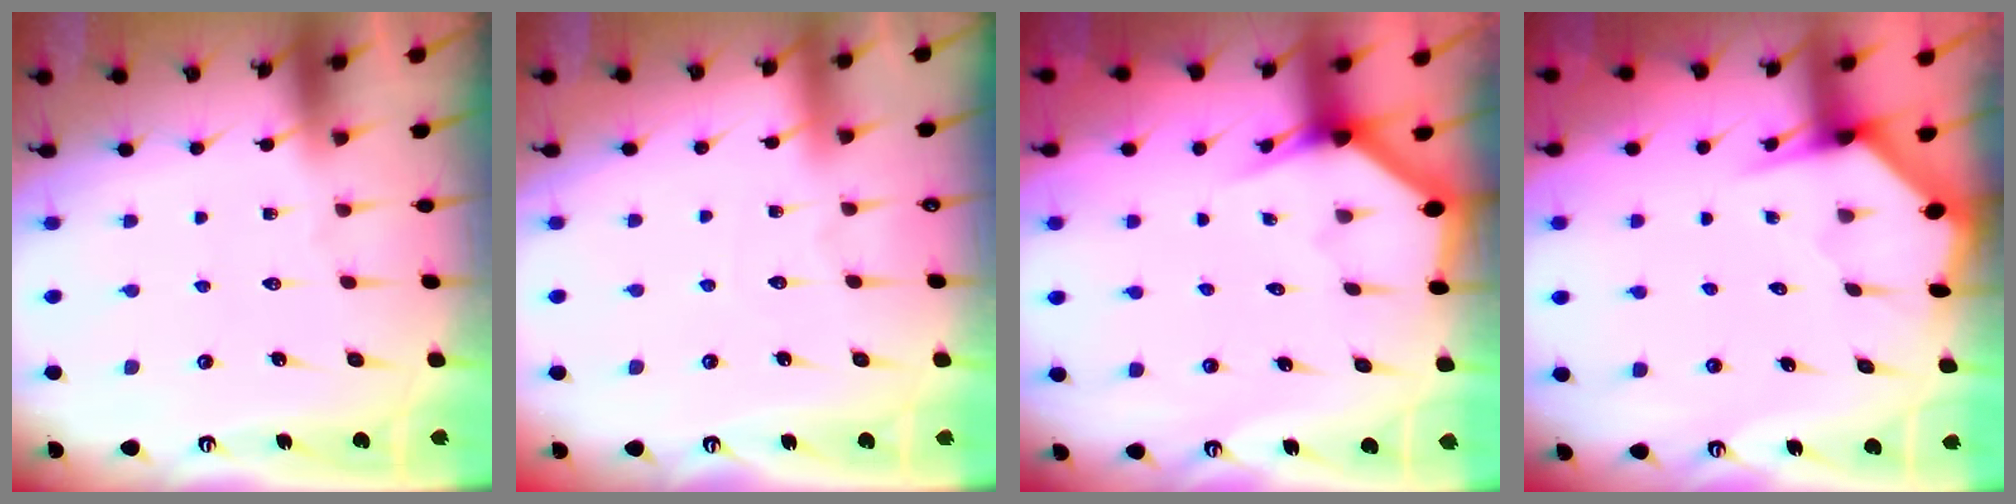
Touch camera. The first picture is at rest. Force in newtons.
{"total": 2.6, "press": 2.6, "slide": 0.3}
{"total": 3.1, "press": 3.1, "slide": 0.1}
{"total": 3.6, "press": 3.6, "slide": 0.4}